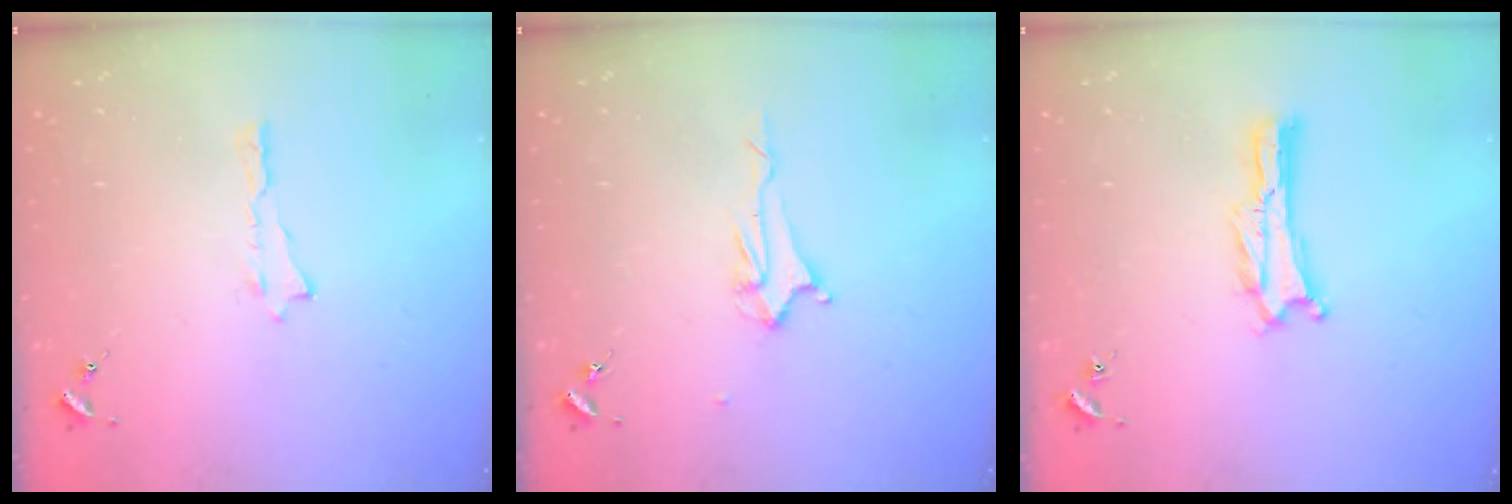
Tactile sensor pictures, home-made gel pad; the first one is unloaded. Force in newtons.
{"total": 2.2, "press": 2.2, "slide": 0.3}
{"total": 0.0}